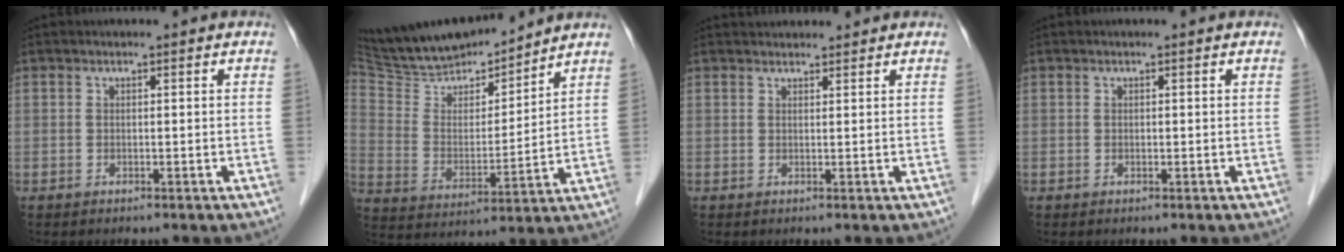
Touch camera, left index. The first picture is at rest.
{"total": 17.8, "force": [16.4, 3.0, 6.1], "torque": [-0.113, 0.003, 0.293]}
{"total": 8.5, "force": [8.1, 1.0, 2.2], "torque": [-0.041, 0.030, 0.127]}
{"total": 0.0}